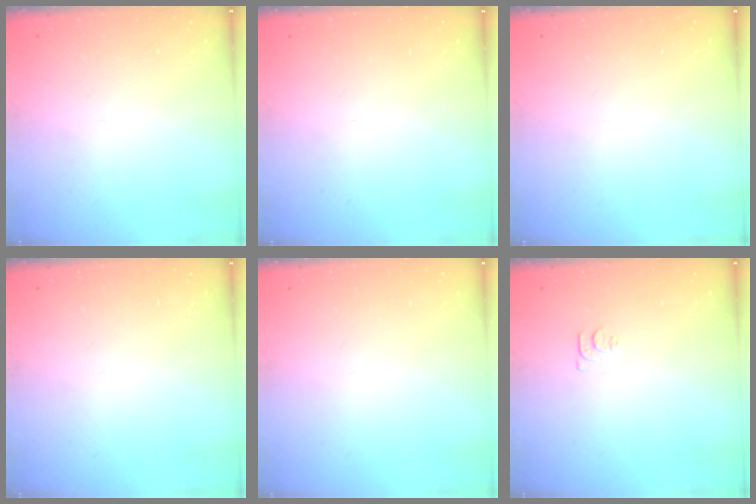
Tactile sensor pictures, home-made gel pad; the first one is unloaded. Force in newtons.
{"total": 0.0}
{"total": 0.0}
{"total": 0.0}
{"total": 1.8, "press": 1.8, "slide": 0.4}
{"total": 3.7, "press": 3.6, "slide": 0.5}